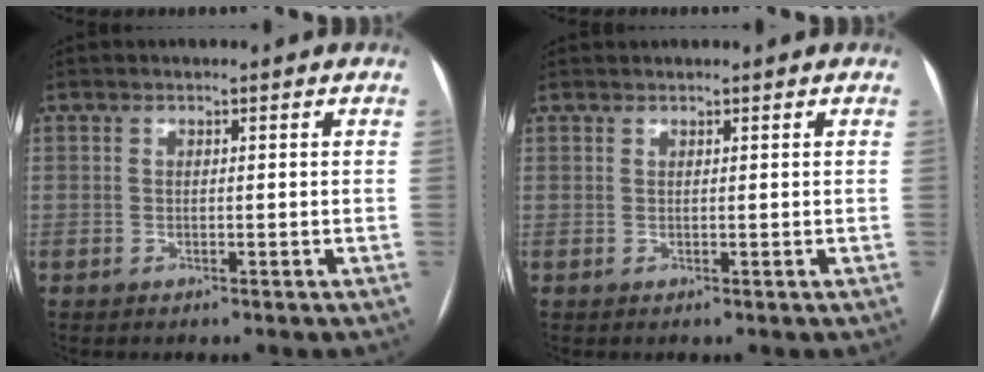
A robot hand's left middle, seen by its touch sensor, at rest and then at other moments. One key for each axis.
{"total": 1.8, "fx": -0.1, "fy": -1.3, "fz": -1.3, "tx": 0.020, "ty": 0.002, "tz": 0.003}